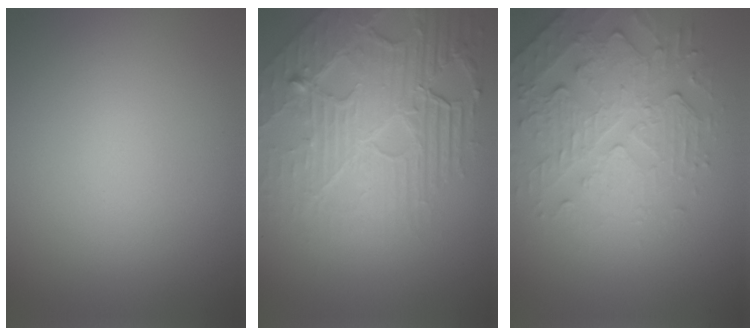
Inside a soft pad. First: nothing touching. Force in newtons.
{"total": 8.5, "press": 5.8, "slide": 6.3}
{"total": 4.9, "press": 3.7, "slide": 3.1}